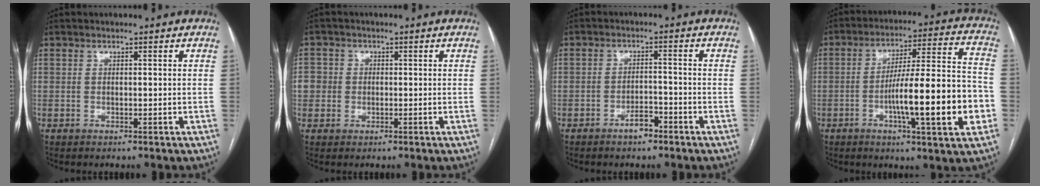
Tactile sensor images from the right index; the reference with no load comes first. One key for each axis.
{"total": 4.1, "fx": -0.1, "fy": 4.0, "fz": 0.9, "tx": -0.013, "ty": 0.014, "tz": -0.002}
{"total": 3.2, "fx": -2.3, "fy": 1.1, "fz": 1.8, "tx": -0.029, "ty": 0.005, "tz": -0.040}
{"total": 17.5, "fx": -4.7, "fy": 1.6, "fz": 16.8, "tx": -0.256, "ty": 0.011, "tz": -0.069}